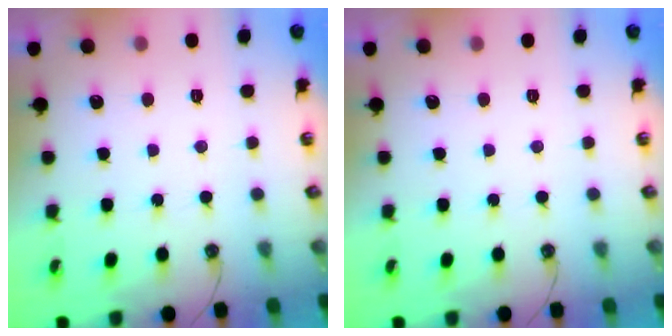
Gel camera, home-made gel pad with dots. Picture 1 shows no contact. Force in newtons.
{"total": 0.0}